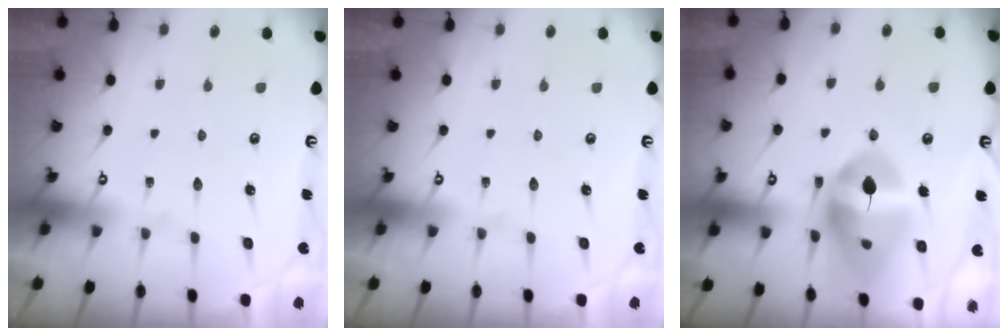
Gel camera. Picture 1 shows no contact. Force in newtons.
{"total": 0.0}
{"total": 16.7, "press": 16.5, "slide": 2.0}